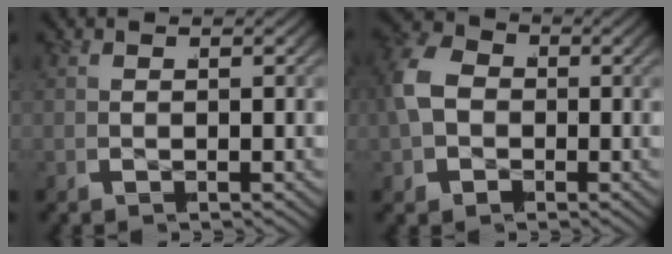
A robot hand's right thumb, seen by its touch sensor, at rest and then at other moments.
{"total": 8.0, "force": [0.2, 6.6, 4.4], "torque": [-0.115, -0.016, 0.008]}